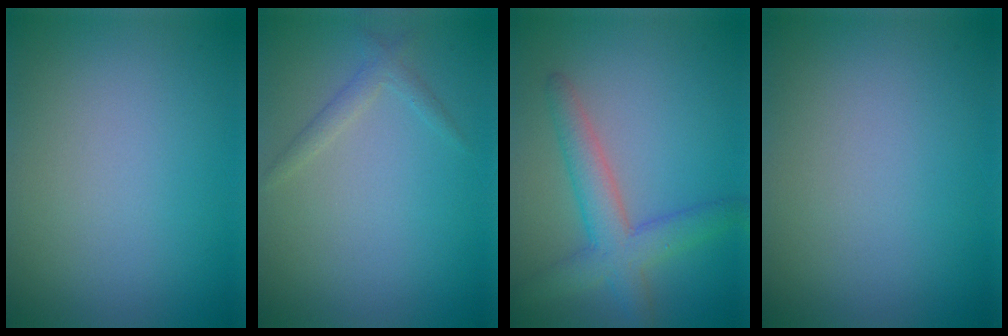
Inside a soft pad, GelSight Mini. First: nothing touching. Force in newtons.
{"total": 1.3, "press": 1.3, "slide": 0.1}
{"total": 4.5, "press": 4.5, "slide": 0.2}
{"total": 0.0}